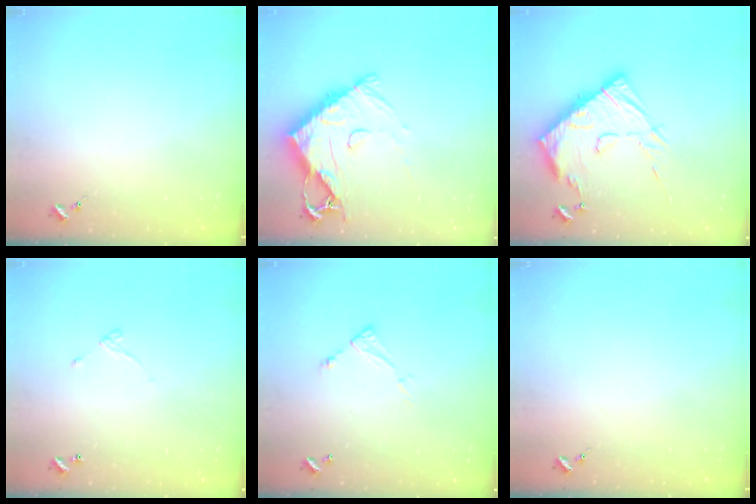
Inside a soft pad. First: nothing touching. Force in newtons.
{"total": 14.6, "press": 14.6, "slide": 1.5}
{"total": 17.0, "press": 16.9, "slide": 1.5}
{"total": 3.4, "press": 3.4, "slide": 0.5}
{"total": 5.3, "press": 5.3, "slide": 0.4}
{"total": 0.0}